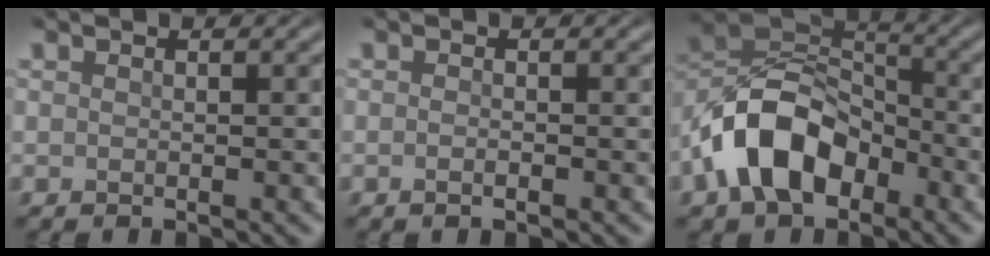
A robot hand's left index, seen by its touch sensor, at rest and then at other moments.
{"total": 0.8, "force": [-0.4, 0.2, 0.7], "torque": [-0.012, -0.002, -0.006]}
{"total": 8.9, "force": [-4.1, 5.5, 5.7], "torque": [-0.103, 0.014, -0.085]}